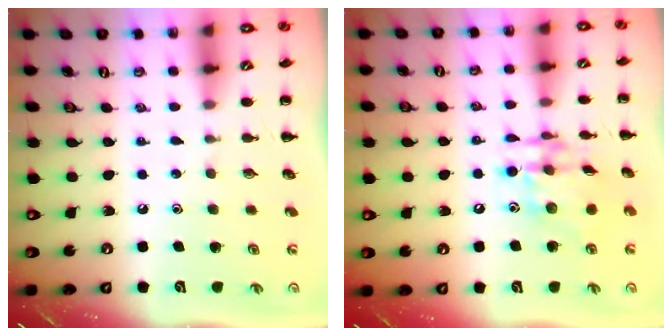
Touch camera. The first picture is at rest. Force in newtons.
{"total": 14.5, "press": 14.3, "slide": 2.2}